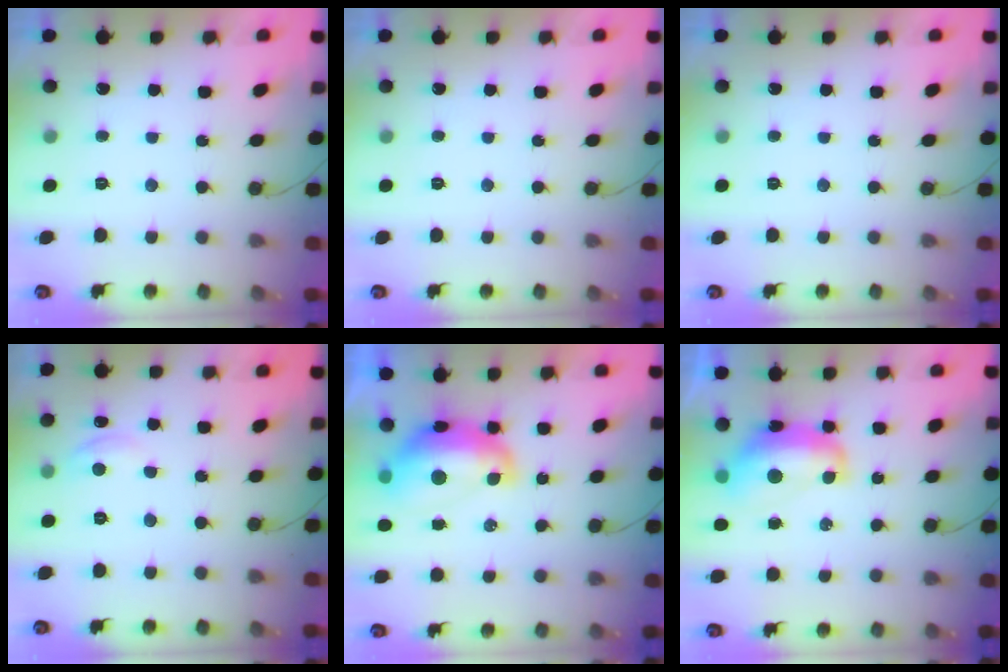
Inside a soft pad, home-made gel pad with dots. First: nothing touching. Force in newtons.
{"total": 0.0}
{"total": 0.0}
{"total": 6.3, "press": 6.3, "slide": 0.9}
{"total": 12.3, "press": 12.3, "slide": 1.0}
{"total": 11.9, "press": 11.9, "slide": 1.2}